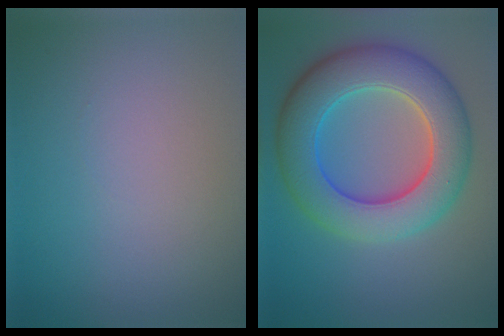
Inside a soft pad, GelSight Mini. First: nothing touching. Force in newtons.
{"total": 9.5, "press": 9.5, "slide": 0.2}